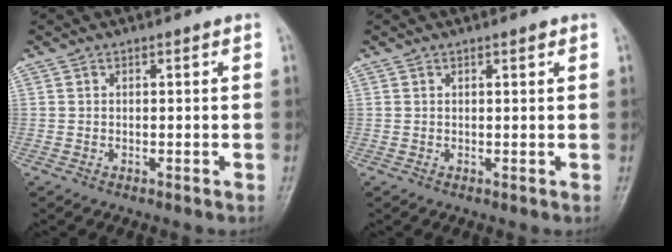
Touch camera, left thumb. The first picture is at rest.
{"total": 1.2, "force": [0.7, 0.3, 0.9], "torque": [-0.013, -0.002, 0.010]}